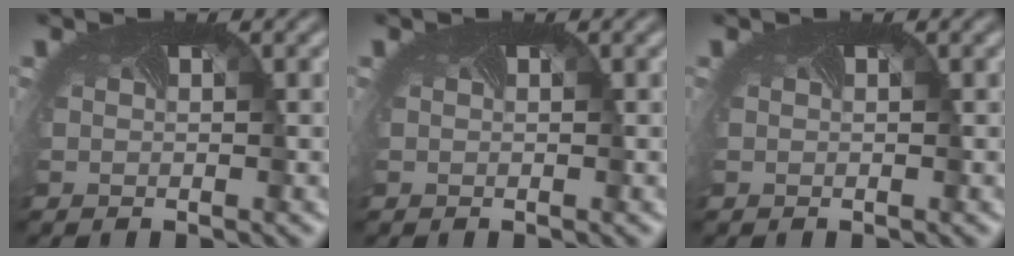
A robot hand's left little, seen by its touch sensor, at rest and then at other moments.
{"total": 0.0}
{"total": 0.0}